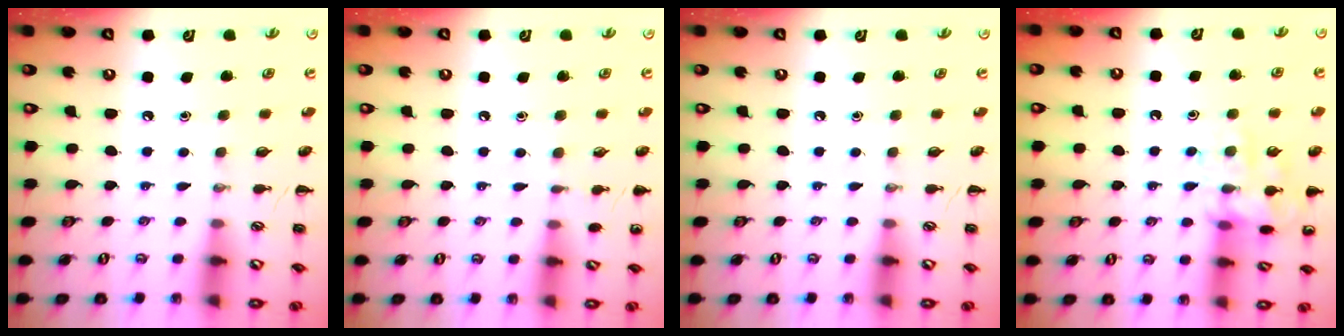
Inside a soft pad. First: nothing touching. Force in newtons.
{"total": 4.0, "press": 3.8, "slide": 1.2}
{"total": 0.0}
{"total": 12.2, "press": 12.2, "slide": 0.5}